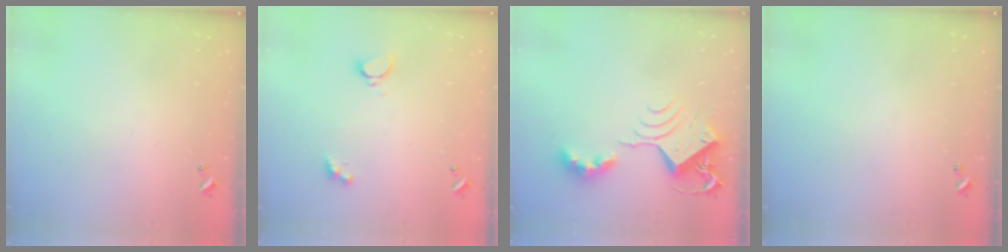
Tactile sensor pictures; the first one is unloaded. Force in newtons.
{"total": 2.3, "press": 2.2, "slide": 0.7}
{"total": 10.1, "press": 10.0, "slide": 1.5}
{"total": 0.0}